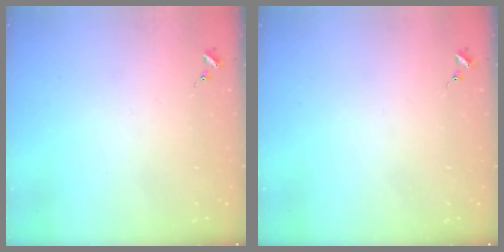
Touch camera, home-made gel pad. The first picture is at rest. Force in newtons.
{"total": 0.0}